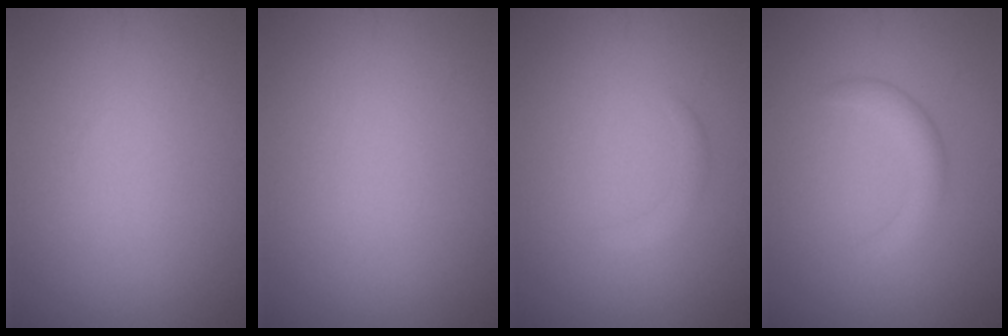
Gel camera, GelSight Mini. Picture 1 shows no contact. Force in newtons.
{"total": 0.0}
{"total": 0.9, "press": 0.9, "slide": 0.0}
{"total": 2.1, "press": 2.1, "slide": 0.2}